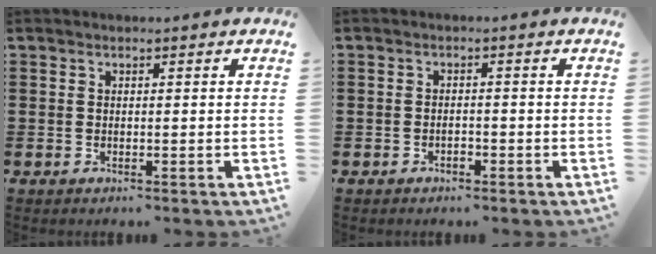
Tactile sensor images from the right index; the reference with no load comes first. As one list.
[{"total": 1.2, "force": [-0.8, 0.6, 0.7], "torque": [-0.016, -0.003, -0.015]}]